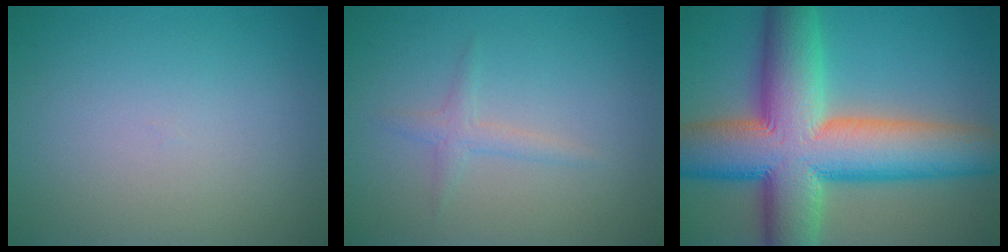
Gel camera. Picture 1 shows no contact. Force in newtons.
{"total": 1.5, "press": 1.5, "slide": 0.0}
{"total": 15.4, "press": 15.4, "slide": 0.7}